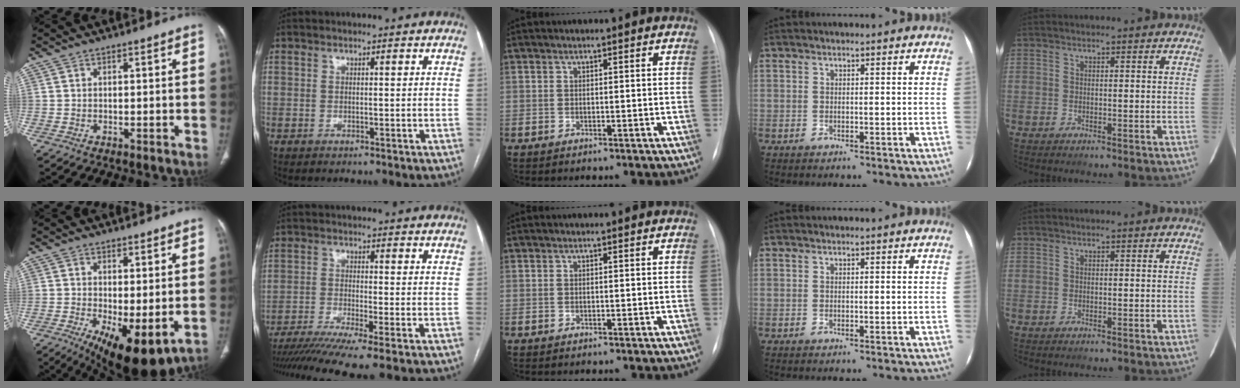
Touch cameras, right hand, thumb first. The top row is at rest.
{"thumb": {"total": 11.8, "force": [-3.5, 4.3, 10.4], "torque": [-0.162, -0.022, -0.038]}, "index": {"total": 11.4, "force": [-8.8, -1.0, 7.1], "torque": [-0.107, -0.023, -0.142]}}